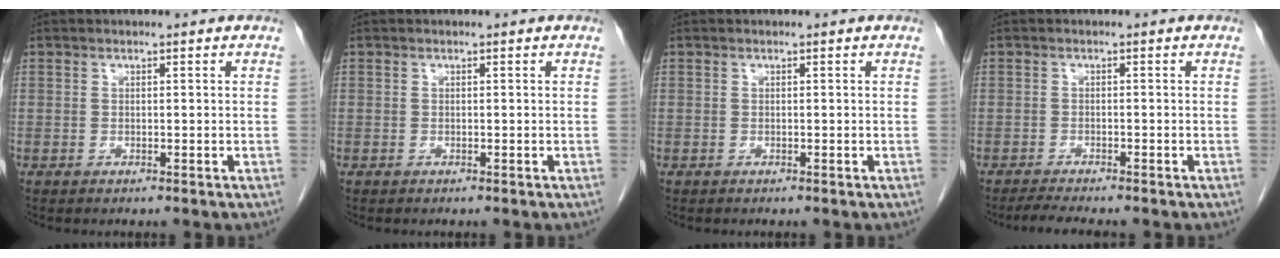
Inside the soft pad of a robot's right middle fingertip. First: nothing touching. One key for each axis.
{"total": 0.0}
{"total": 0.0}
{"total": 3.5, "fx": -3.1, "fy": -0.1, "fz": 1.7, "tx": -0.034, "ty": -0.013, "tz": -0.049}